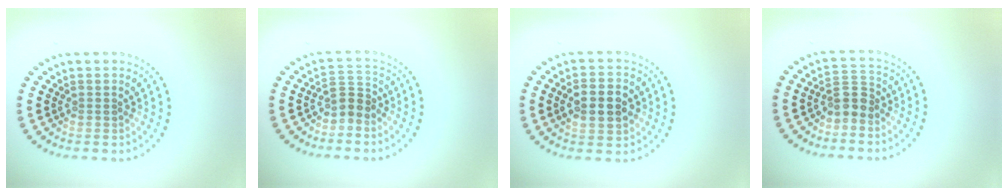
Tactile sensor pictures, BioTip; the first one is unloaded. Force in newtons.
{"total": 2.3, "press": 1.7, "slide": 1.6}
{"total": 4.5, "press": 4.5, "slide": 0.1}
{"total": 2.2, "press": 1.8, "slide": 1.3}